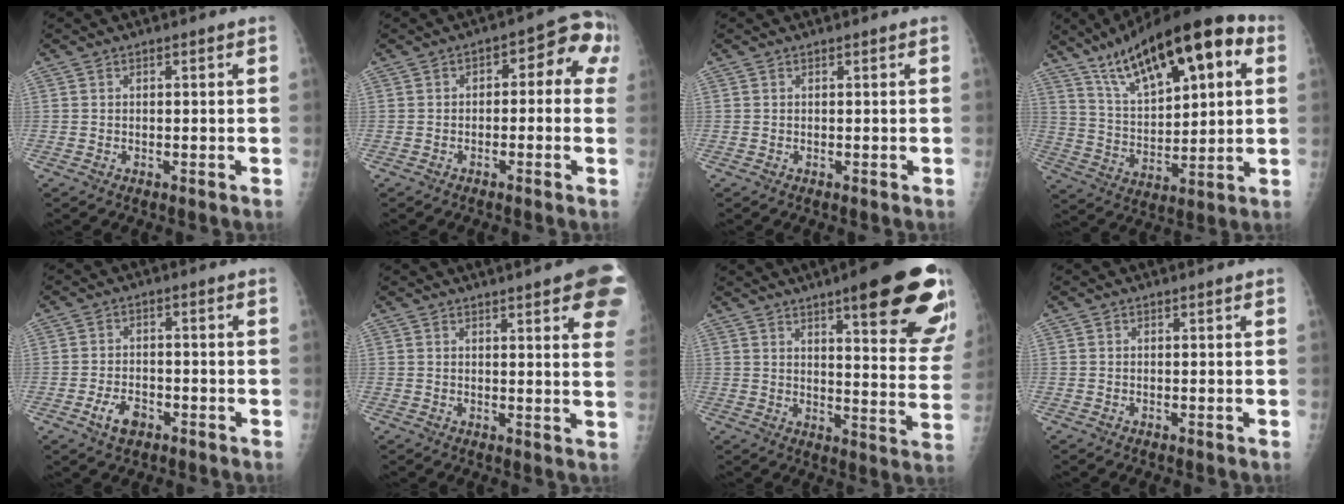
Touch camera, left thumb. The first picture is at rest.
{"total": 8.4, "force": [0.3, 4.7, 6.9], "torque": [-0.049, 0.045, -0.008]}
{"total": 0.0}
{"total": 23.1, "force": [11.0, 8.8, 18.3], "torque": [-0.261, -0.009, 0.187]}
{"total": 4.8, "force": [-2.6, 2.8, 3.0], "torque": [-0.048, 0.017, -0.044]}
{"total": 14.1, "force": [7.8, 2.9, 11.4], "torque": [-0.124, -0.019, 0.080]}
{"total": 23.6, "force": [13.6, 4.9, 18.6], "torque": [-0.202, -0.050, 0.174]}
{"total": 0.0}